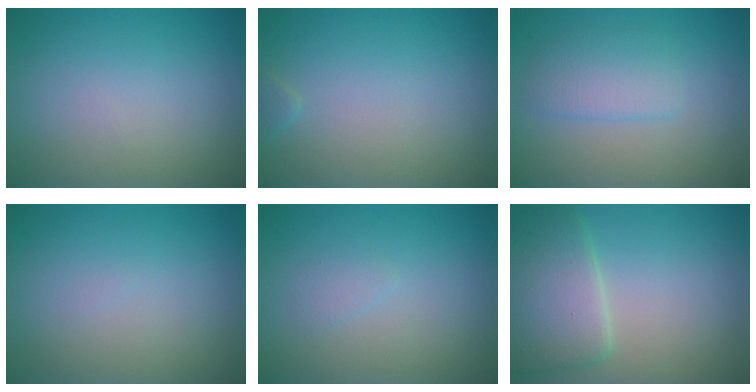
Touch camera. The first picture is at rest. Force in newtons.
{"total": 0.5, "press": 0.5, "slide": 0.1}
{"total": 2.6, "press": 2.6, "slide": 0.0}
{"total": 0.0}
{"total": 0.8, "press": 0.8, "slide": 0.0}
{"total": 4.9, "press": 4.9, "slide": 0.1}